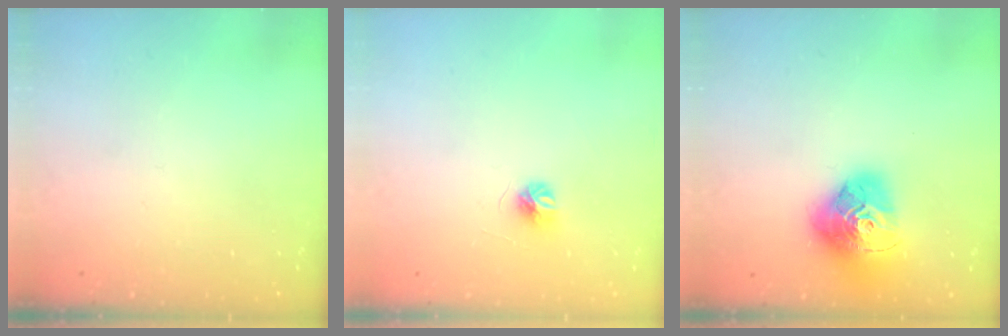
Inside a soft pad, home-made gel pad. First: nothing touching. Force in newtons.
{"total": 4.5, "press": 4.5, "slide": 0.4}
{"total": 18.4, "press": 18.3, "slide": 2.0}